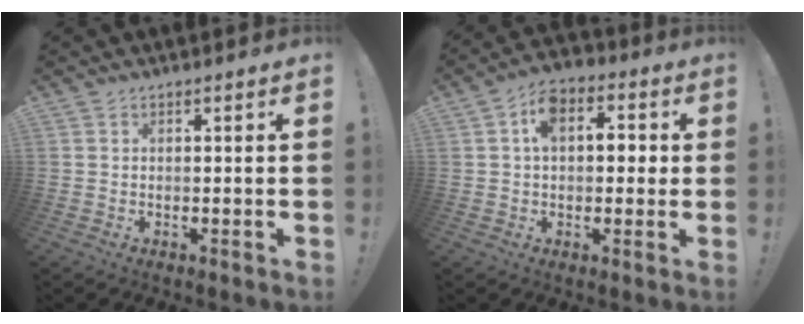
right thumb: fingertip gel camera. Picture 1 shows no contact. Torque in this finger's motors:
{"motor_torque": [0.36, 0.31, 0.90, -0.13, 0.10]}